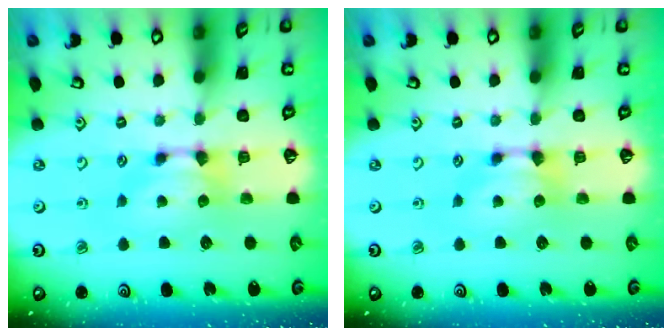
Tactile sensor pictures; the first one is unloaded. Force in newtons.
{"total": 0.0}